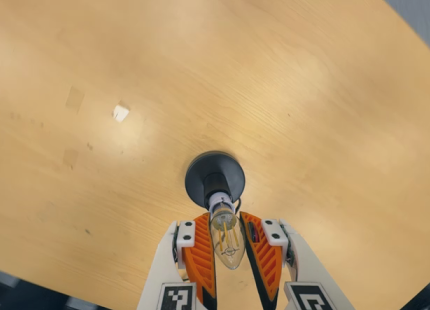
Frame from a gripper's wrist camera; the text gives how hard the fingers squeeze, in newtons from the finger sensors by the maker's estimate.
{"total": 11.2, "left": 10.4, "right": 12.0}